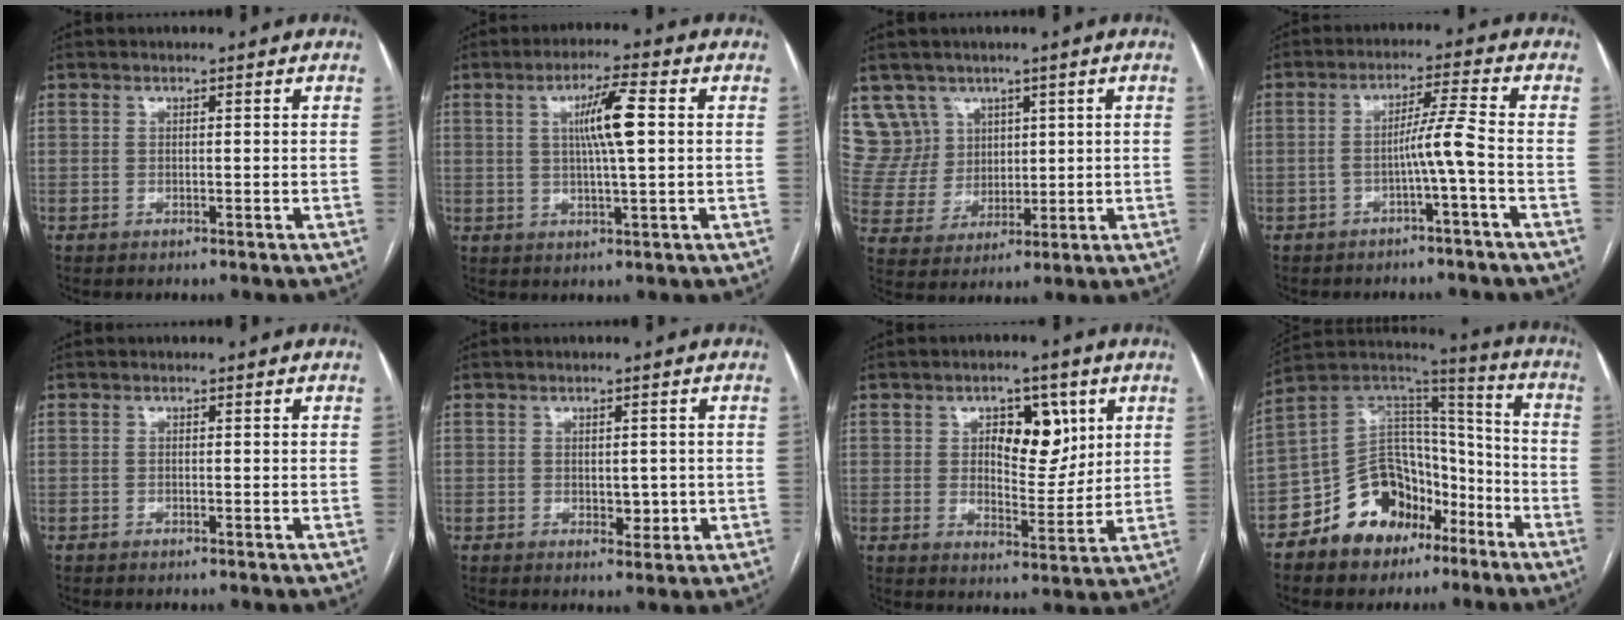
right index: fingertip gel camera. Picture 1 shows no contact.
{"total": 7.3, "force": [1.4, 0.3, 7.1], "torque": [-0.124, 0.005, 0.023]}
{"total": 8.2, "force": [5.0, 6.5, -0.1], "torque": [-0.003, 0.029, 0.113]}
{"total": 4.9, "force": [-1.8, -1.1, 4.4], "torque": [-0.075, 0.012, -0.030]}
{"total": 0.0}
{"total": 2.7, "force": [-0.2, 1.7, 2.1], "torque": [-0.025, -0.002, 0.004]}
{"total": 8.4, "force": [3.3, 4.2, 6.6], "torque": [-0.088, 0.009, 0.053]}
{"total": 16.3, "force": [-9.0, 11.0, 8.0], "torque": [-0.136, 0.066, -0.149]}